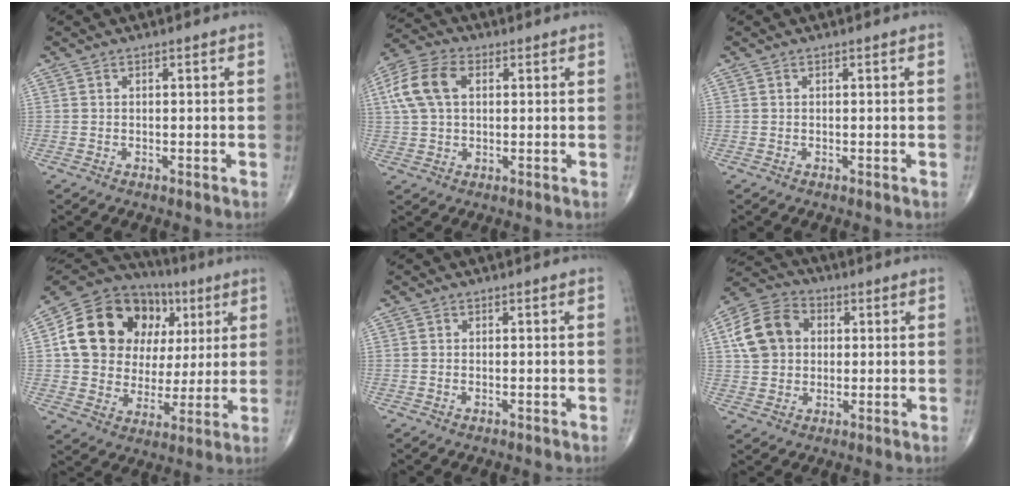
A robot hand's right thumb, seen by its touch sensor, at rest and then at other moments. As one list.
[{"total": 10.0, "force": [2.4, 6.4, 7.3], "torque": [-0.152, 0.020, 0.041]}, {"total": 0.0}, {"total": 22.0, "force": [5.6, 17.4, 12.3], "torque": [-0.168, 0.027, 0.102]}, {"total": 0.6, "force": [-0.2, 0.3, 0.4], "torque": [-0.010, 0.003, -0.004]}, {"total": 11.7, "force": [2.1, 9.3, 6.7], "torque": [-0.110, 0.015, 0.028]}]